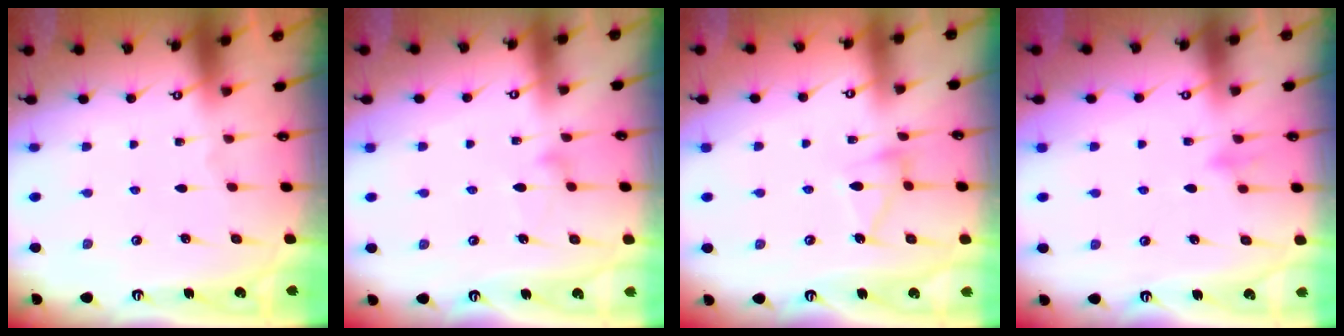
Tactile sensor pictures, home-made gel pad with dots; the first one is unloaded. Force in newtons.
{"total": 7.8, "press": 7.8, "slide": 0.5}
{"total": 8.7, "press": 8.6, "slide": 0.6}
{"total": 7.6, "press": 7.5, "slide": 0.8}